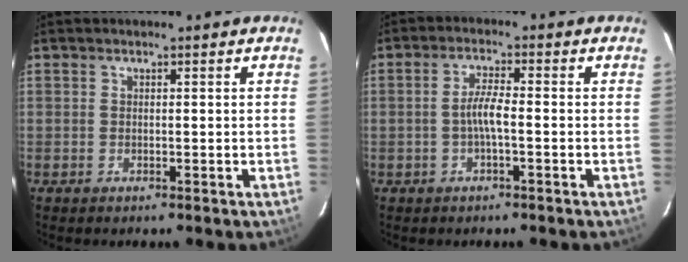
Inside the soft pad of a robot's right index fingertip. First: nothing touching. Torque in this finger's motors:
{"motor_torque": [0.73, -0.16, 0.53, 0.13]}